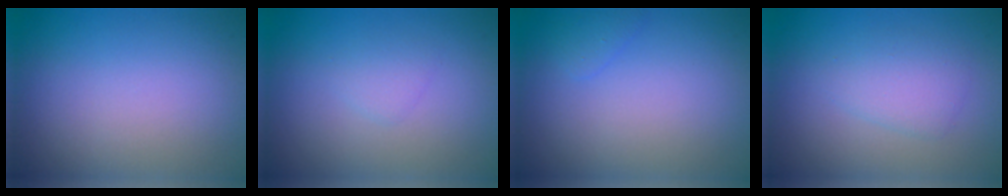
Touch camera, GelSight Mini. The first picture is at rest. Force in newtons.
{"total": 1.1, "press": 1.1, "slide": 0.0}
{"total": 0.9, "press": 0.9, "slide": 0.0}
{"total": 2.4, "press": 2.4, "slide": 0.0}